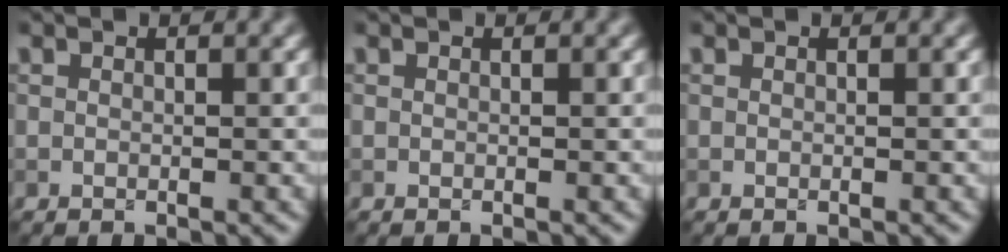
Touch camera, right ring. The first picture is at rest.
{"total": 0.0}
{"total": 0.0}